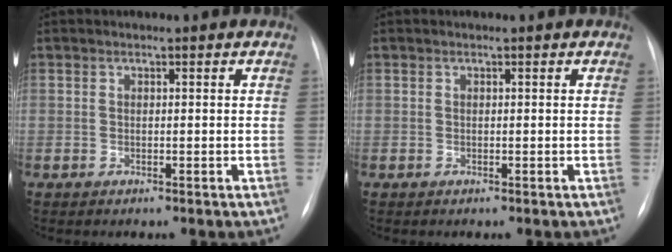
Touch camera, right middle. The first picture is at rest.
{"total": 0.0}